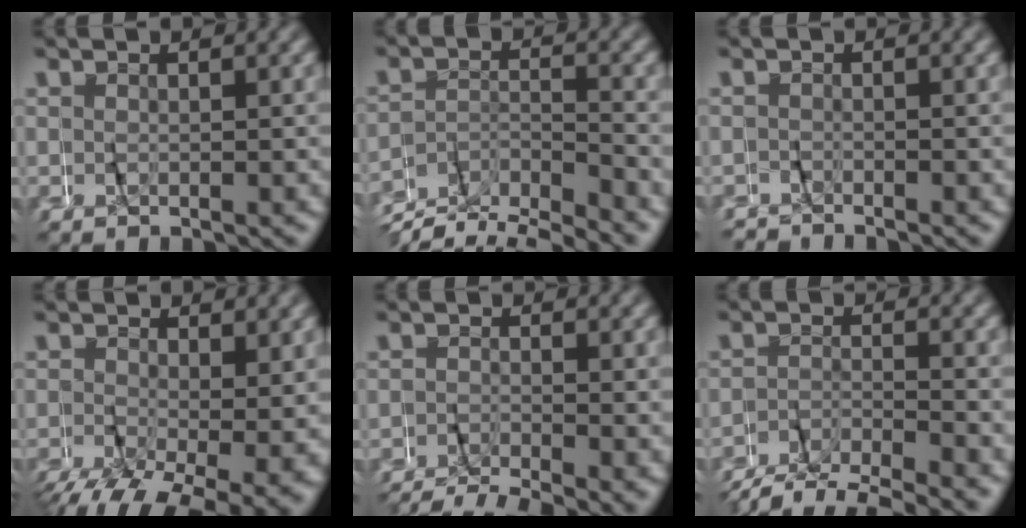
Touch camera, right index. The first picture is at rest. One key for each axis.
{"total": 6.2, "fx": -5.1, "fy": 2.2, "fz": 2.8, "tx": -0.042, "ty": -0.008, "tz": -0.092}
{"total": 1.1, "fx": -0.3, "fy": 1.0, "fz": 0.1, "tx": -0.002, "ty": 0.011, "tz": -0.019}
{"total": 6.6, "fx": -2.8, "fy": 3.3, "fz": 5.0, "tx": -0.087, "ty": -0.041, "tz": -0.024}
{"total": 5.4, "fx": -4.7, "fy": 1.8, "fz": 2.1, "tx": -0.023, "ty": -0.016, "tz": -0.072}
{"total": 4.1, "fx": -3.8, "fy": 1.1, "fz": 0.9, "tx": -0.020, "ty": -0.002, "tz": -0.071}